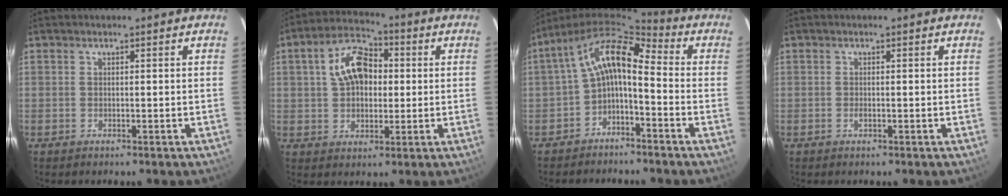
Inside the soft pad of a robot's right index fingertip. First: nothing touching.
{"total": 10.5, "force": [1.8, 7.0, 7.6], "torque": [-0.146, 0.033, 0.030]}
{"total": 9.4, "force": [-1.8, 4.3, 8.1], "torque": [-0.171, 0.025, -0.044]}
{"total": 0.9, "force": [-0.3, 0.3, 0.8], "torque": [-0.016, 0.000, -0.005]}